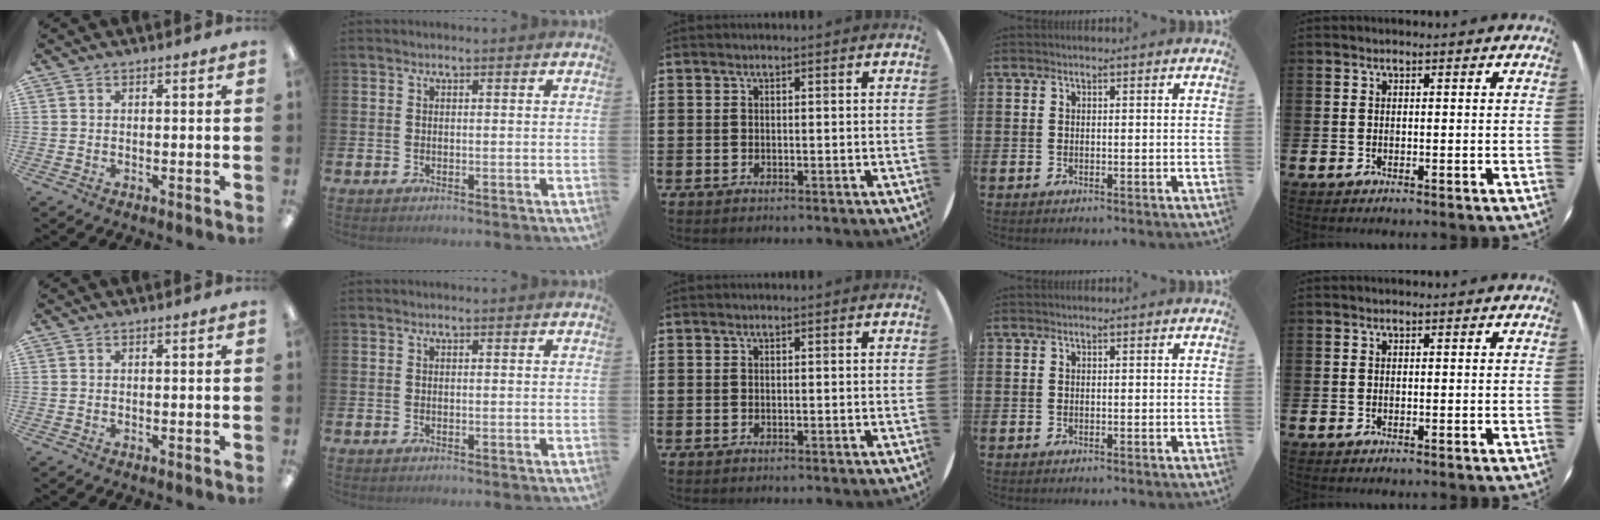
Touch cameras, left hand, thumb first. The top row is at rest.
{}